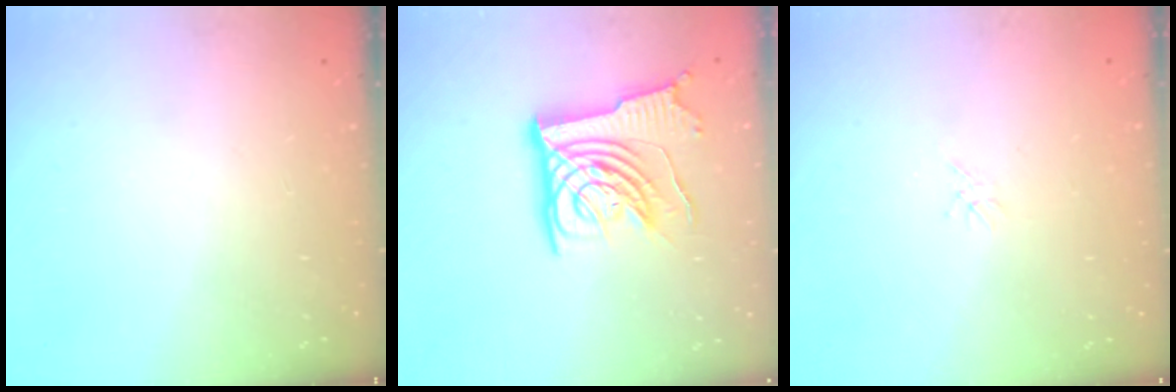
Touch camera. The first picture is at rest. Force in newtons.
{"total": 14.6, "press": 14.5, "slide": 1.8}
{"total": 0.0}